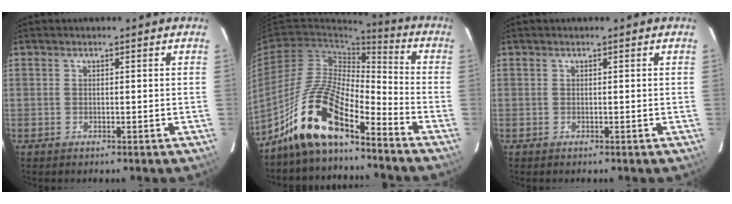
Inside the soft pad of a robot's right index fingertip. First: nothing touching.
{"total": 13.7, "force": [-10.5, 3.6, 8.0], "torque": [-0.160, 0.010, -0.206]}
{"total": 0.0}